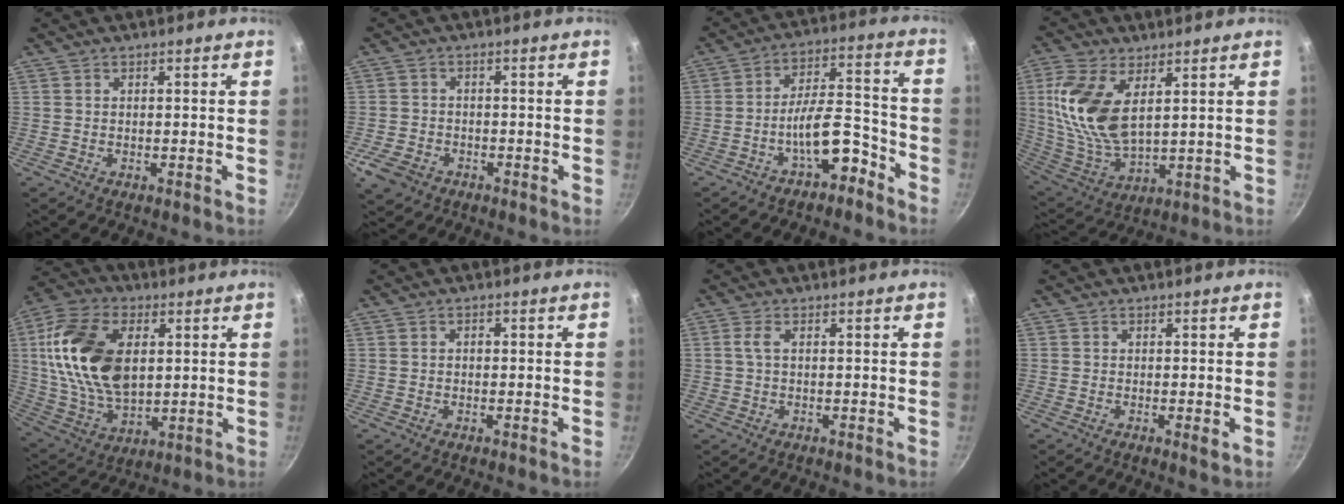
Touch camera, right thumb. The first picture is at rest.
{"total": 5.7, "force": [-3.0, 4.0, 2.7], "torque": [-0.058, 0.018, -0.055]}
{"total": 10.1, "force": [-5.9, 4.1, 7.1], "torque": [-0.091, 0.070, -0.089]}
{"total": 15.6, "force": [4.6, 8.0, 12.6], "torque": [-0.255, -0.023, 0.100]}
{"total": 21.0, "force": [3.8, 13.0, 16.0], "torque": [-0.289, -0.005, 0.073]}
{"total": 0.8, "force": [-0.2, 0.7, 0.5], "torque": [-0.008, 0.005, -0.003]}
{"total": 2.0, "force": [0.2, 0.9, 1.8], "torque": [-0.045, 0.006, 0.004]}
{"total": 1.2, "force": [-0.2, 0.3, 1.2], "torque": [-0.021, -0.005, -0.006]}